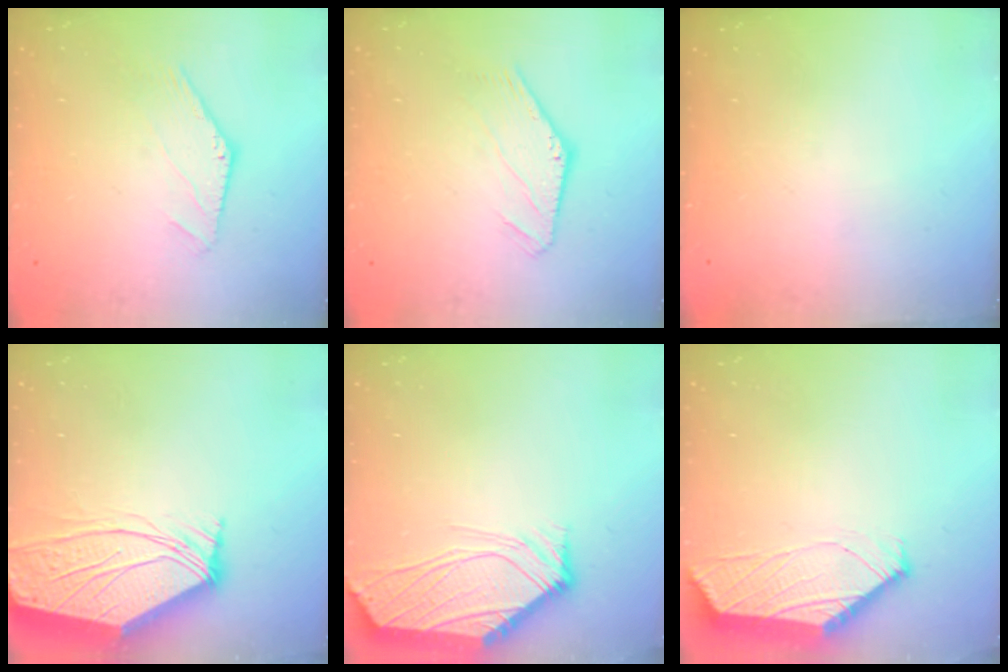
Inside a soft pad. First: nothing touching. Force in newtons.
{"total": 0.6, "press": 0.6, "slide": 0.1}
{"total": 0.0}
{"total": 5.2, "press": 5.2, "slide": 0.7}
{"total": 3.1, "press": 3.1, "slide": 0.3}
{"total": 1.8, "press": 1.8, "slide": 0.2}